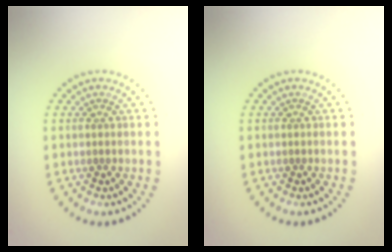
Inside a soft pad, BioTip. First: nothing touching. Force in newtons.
{"total": 0.0}